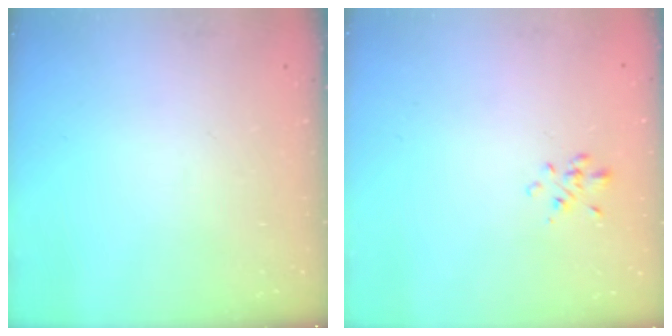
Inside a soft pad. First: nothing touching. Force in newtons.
{"total": 1.6, "press": 1.5, "slide": 0.6}